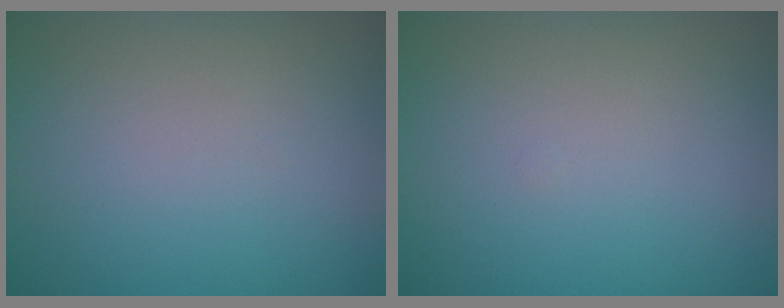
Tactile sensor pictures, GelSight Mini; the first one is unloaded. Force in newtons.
{"total": 0.0}